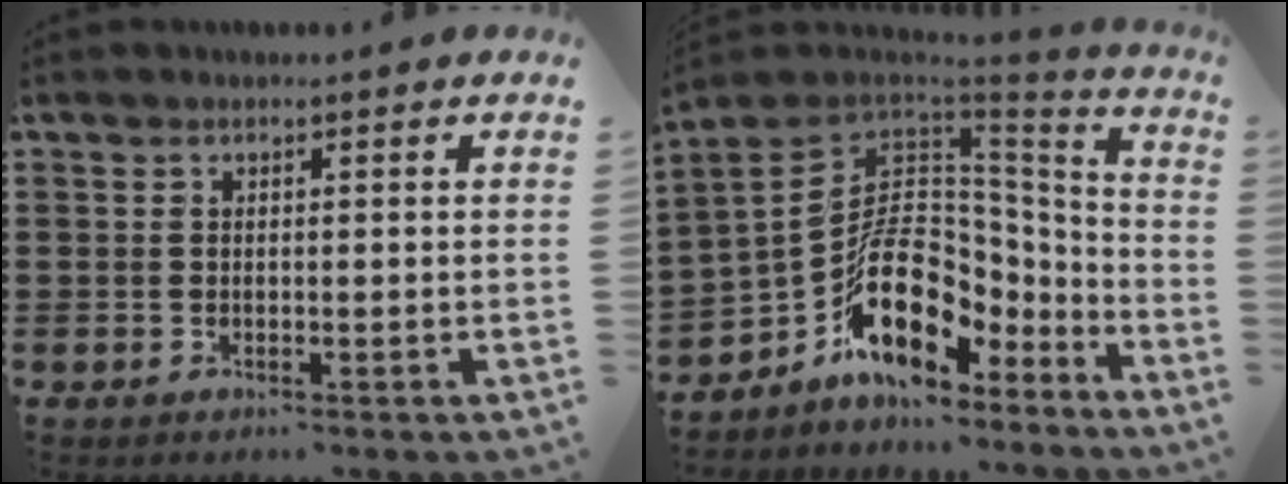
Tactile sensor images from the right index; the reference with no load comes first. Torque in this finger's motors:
{"motor_torque": [2.05, 0.09, 1.05, 0.21]}